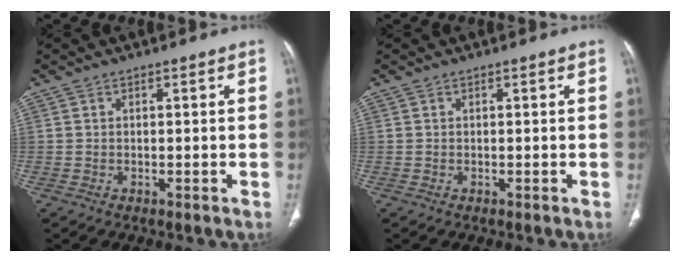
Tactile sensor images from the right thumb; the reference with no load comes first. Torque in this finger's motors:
{"motor_torque": [-0.06, 0.11, -0.19, 0.19, 0.01]}